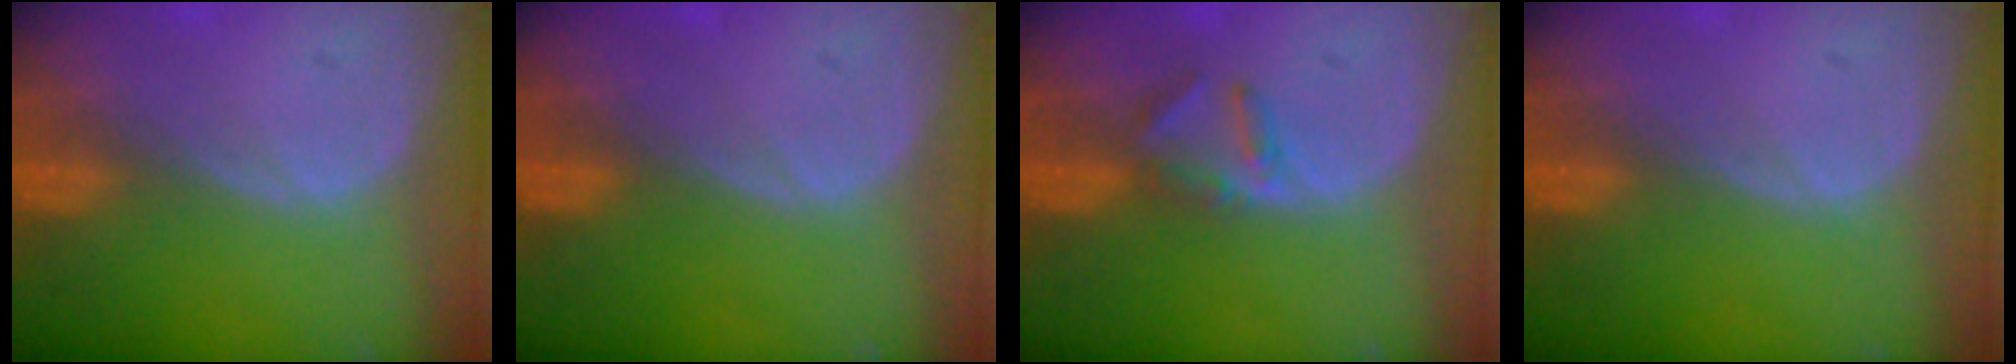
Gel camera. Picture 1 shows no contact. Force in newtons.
{"total": 0.0}
{"total": 3.2, "press": 3.0, "slide": 1.0}
{"total": 0.0}